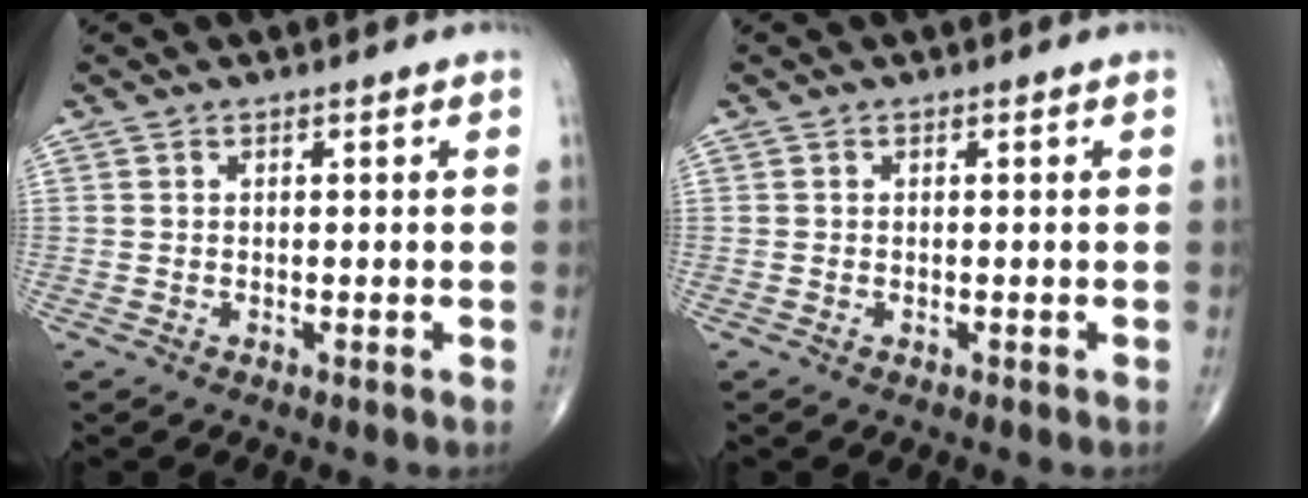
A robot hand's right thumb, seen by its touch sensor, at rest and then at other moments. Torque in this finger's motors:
{"motor_torque": [-0.10, 0.04, -0.02, 0.05, -0.05]}